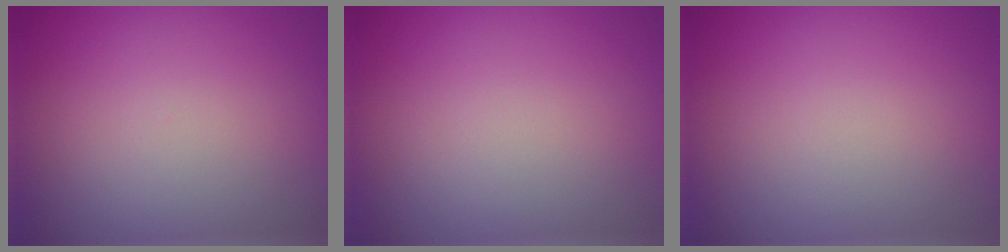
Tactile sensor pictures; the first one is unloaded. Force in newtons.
{"total": 0.0}
{"total": 0.0}